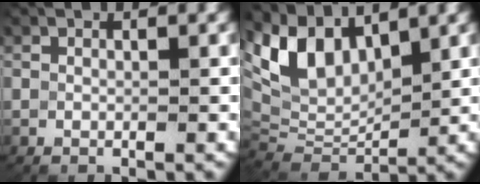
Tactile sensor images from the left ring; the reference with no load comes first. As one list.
[{"total": 10.6, "force": [3.7, 7.3, 6.8], "torque": [-0.157, -0.008, 0.069]}]